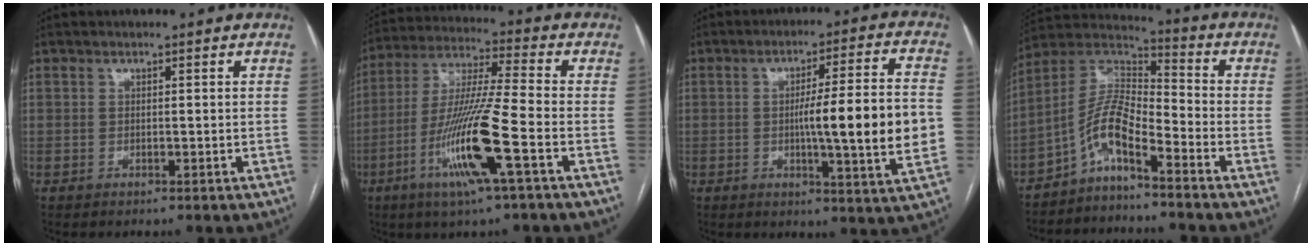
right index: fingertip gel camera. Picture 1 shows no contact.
{"total": 14.7, "force": [-5.7, -0.5, 13.5], "torque": [-0.275, -0.013, -0.110]}
{"total": 14.7, "force": [-1.5, 0.0, 14.6], "torque": [-0.216, 0.000, -0.025]}
{"total": 8.4, "force": [-5.1, 1.4, 6.5], "torque": [-0.138, 0.024, -0.103]}